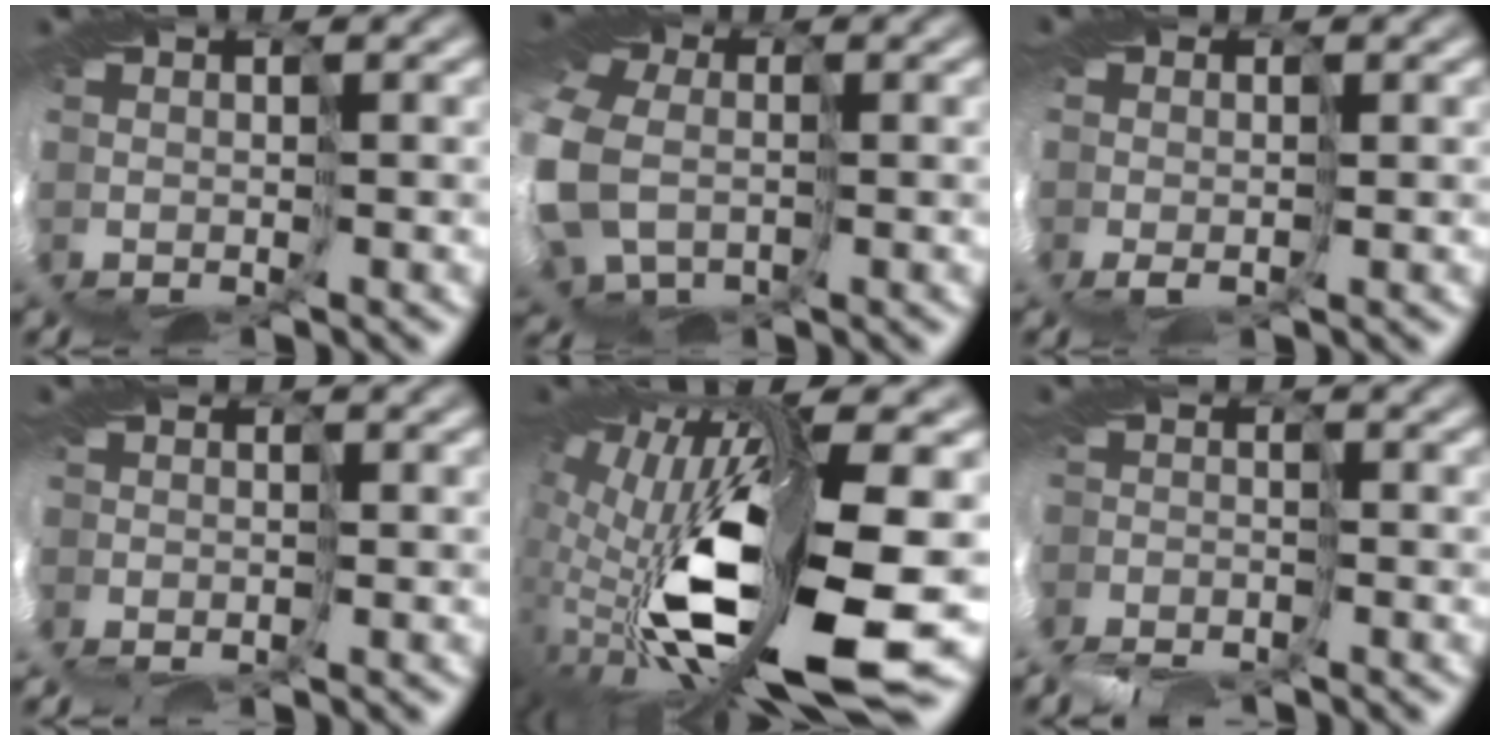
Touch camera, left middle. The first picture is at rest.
{"total": 13.2, "force": [-1.4, 10.9, 7.3], "torque": [-0.208, -0.027, -0.034]}
{"total": 4.0, "force": [-0.4, 3.2, 2.4], "torque": [-0.057, -0.010, 0.003]}
{"total": 4.9, "force": [-2.0, 3.6, 2.8], "torque": [-0.058, -0.006, -0.024]}
{"total": 14.7, "force": [-1.7, 5.2, 13.6], "torque": [-0.278, -0.040, -0.012]}
{"total": 5.8, "force": [-5.0, 2.6, 1.2], "torque": [-0.035, -0.021, -0.069]}